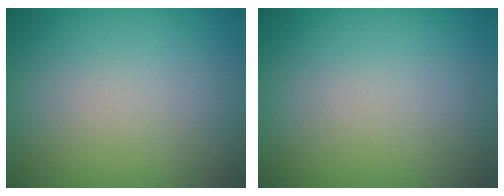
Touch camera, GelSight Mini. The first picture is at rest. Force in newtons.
{"total": 0.0}